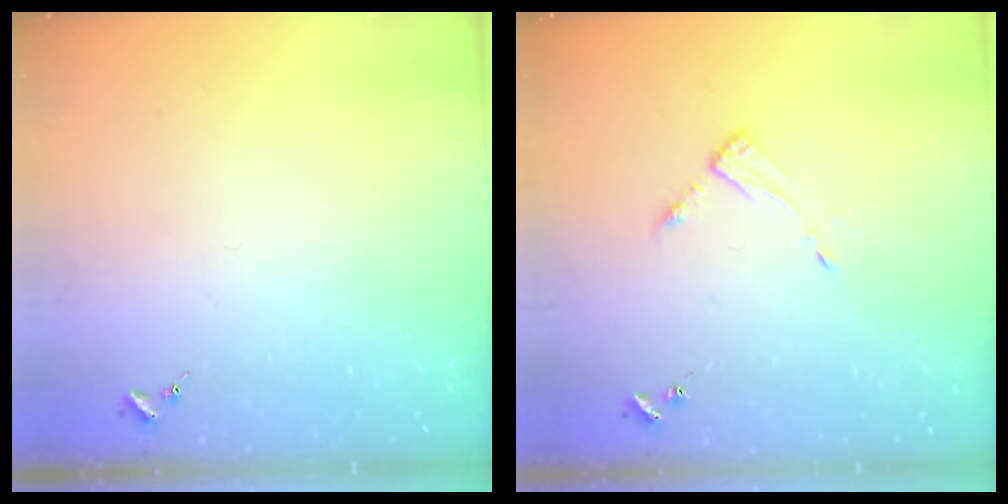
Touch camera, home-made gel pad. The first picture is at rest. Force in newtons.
{"total": 4.6, "press": 4.6, "slide": 0.4}